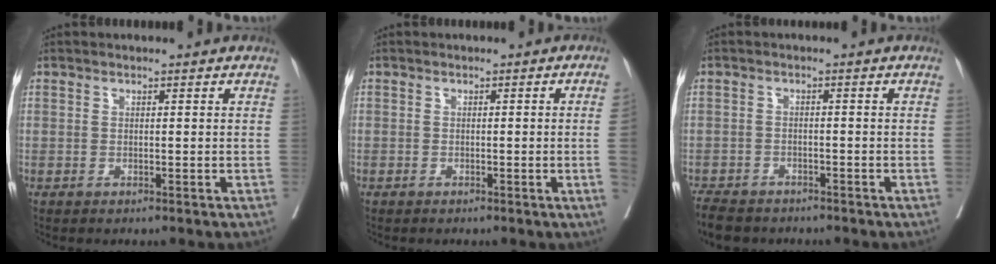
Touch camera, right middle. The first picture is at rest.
{"total": 2.4, "force": [-0.3, -1.1, 2.1], "torque": [-0.026, -0.002, -0.003]}
{"total": 6.5, "force": [-5.5, 2.7, 2.1], "torque": [-0.034, -0.010, -0.088]}